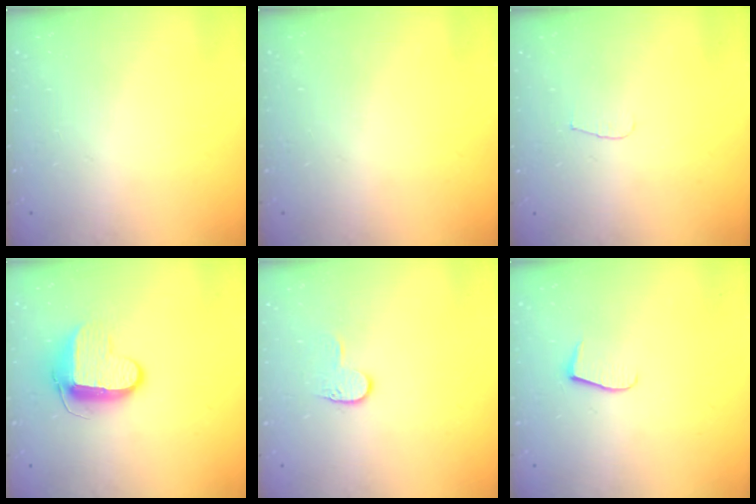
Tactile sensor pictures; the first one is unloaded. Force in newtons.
{"total": 0.0}
{"total": 3.4, "press": 3.4, "slide": 0.3}
{"total": 9.4, "press": 9.4, "slide": 0.7}
{"total": 5.8, "press": 5.8, "slide": 0.6}
{"total": 7.0, "press": 6.9, "slide": 0.5}